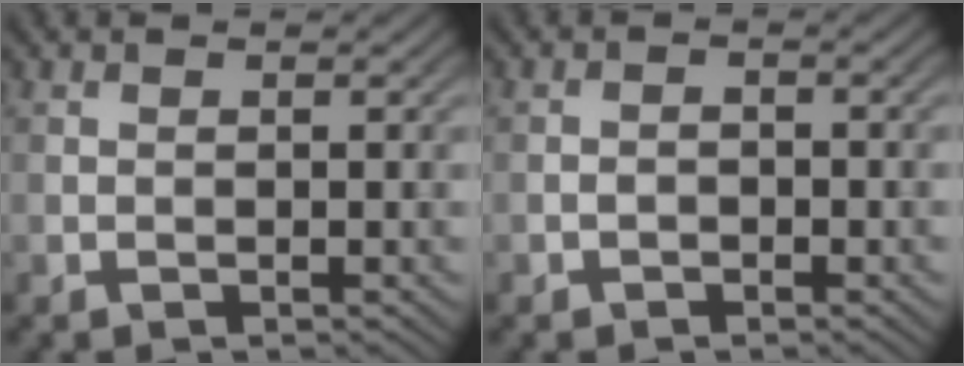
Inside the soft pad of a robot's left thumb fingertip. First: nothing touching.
{"total": 1.3, "force": [-0.7, 0.8, 0.6], "torque": [-0.009, 0.002, -0.016]}